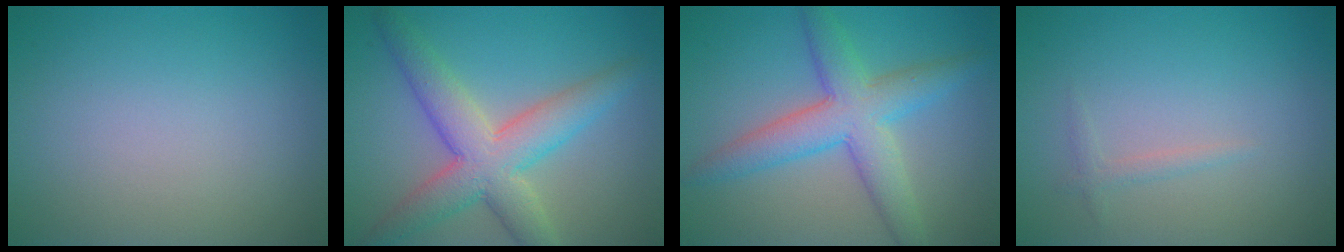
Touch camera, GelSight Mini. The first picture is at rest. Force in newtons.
{"total": 6.7, "press": 6.7, "slide": 0.2}
{"total": 6.0, "press": 6.0, "slide": 0.1}
{"total": 0.9, "press": 0.9, "slide": 0.1}